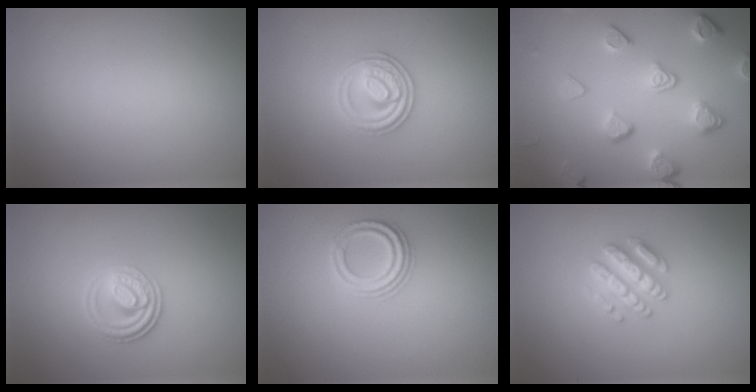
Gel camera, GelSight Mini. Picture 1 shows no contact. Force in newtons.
{"total": 3.3, "press": 2.9, "slide": 1.6}
{"total": 4.9, "press": 3.7, "slide": 3.1}
{"total": 2.8, "press": 2.5, "slide": 1.4}
{"total": 2.3, "press": 2.2, "slide": 0.8}
{"total": 3.0, "press": 2.9, "slide": 0.6}